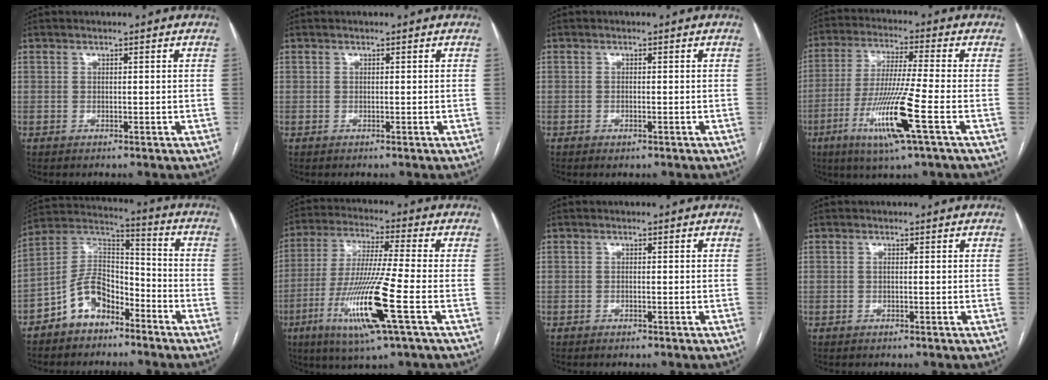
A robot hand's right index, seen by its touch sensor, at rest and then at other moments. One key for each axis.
{"total": 0.0}
{"total": 0.9, "fx": -0.5, "fy": 0.3, "fz": 0.6, "tx": -0.008, "ty": -0.003, "tz": -0.006}
{"total": 12.5, "fx": -4.7, "fy": -0.8, "fz": 11.6, "tx": -0.232, "ty": -0.023, "tz": -0.090}
{"total": 9.9, "fx": -6.0, "fy": 5.7, "fz": 5.5, "tx": -0.115, "ty": 0.029, "tz": -0.118}
{"total": 15.1, "fx": -5.4, "fy": -0.5, "fz": 14.1, "tx": -0.290, "ty": -0.025, "tz": -0.102}
{"total": 0.6, "fx": -0.5, "fy": 0.2, "fz": 0.3, "tx": -0.006, "ty": -0.002, "tz": -0.007}
{"total": 0.0}